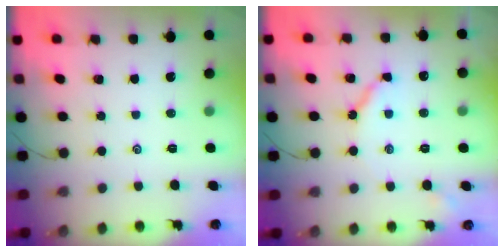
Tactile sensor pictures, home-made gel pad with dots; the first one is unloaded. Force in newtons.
{"total": 5.7, "press": 5.7, "slide": 0.8}